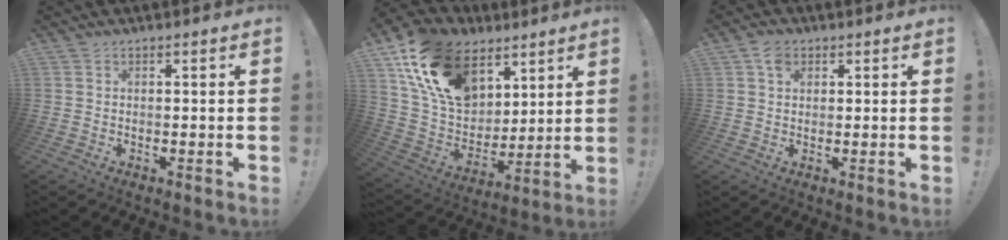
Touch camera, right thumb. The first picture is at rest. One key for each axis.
{"total": 22.1, "fx": 11.3, "fy": 14.9, "fz": 11.9, "tx": -0.204, "ty": -0.047, "tz": 0.222}
{"total": 3.9, "fx": 2.1, "fy": 2.7, "fz": 1.9, "tx": -0.018, "ty": -0.008, "tz": 0.035}